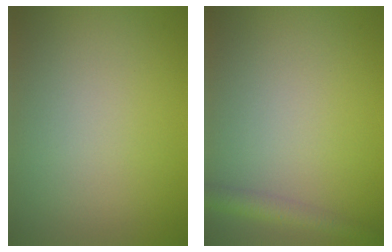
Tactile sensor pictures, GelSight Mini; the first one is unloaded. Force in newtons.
{"total": 2.2, "press": 2.2, "slide": 0.1}